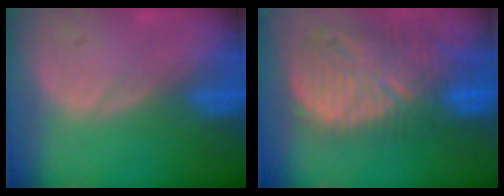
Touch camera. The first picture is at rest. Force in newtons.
{"total": 13.1, "press": 11.4, "slide": 6.5}